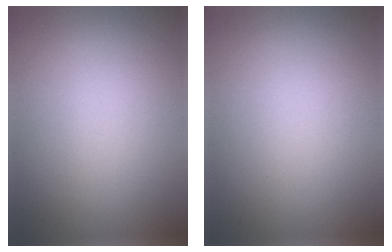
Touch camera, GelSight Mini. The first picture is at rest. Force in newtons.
{"total": 0.0}